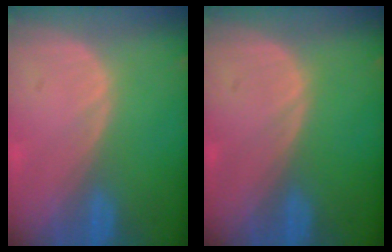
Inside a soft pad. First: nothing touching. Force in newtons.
{"total": 0.0}